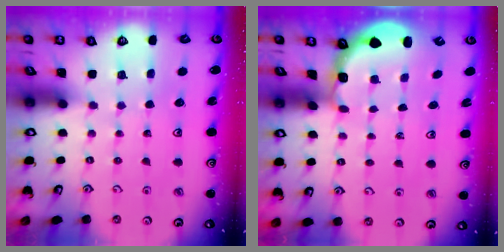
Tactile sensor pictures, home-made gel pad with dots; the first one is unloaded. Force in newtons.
{"total": 2.5, "press": 1.9, "slide": 1.6}